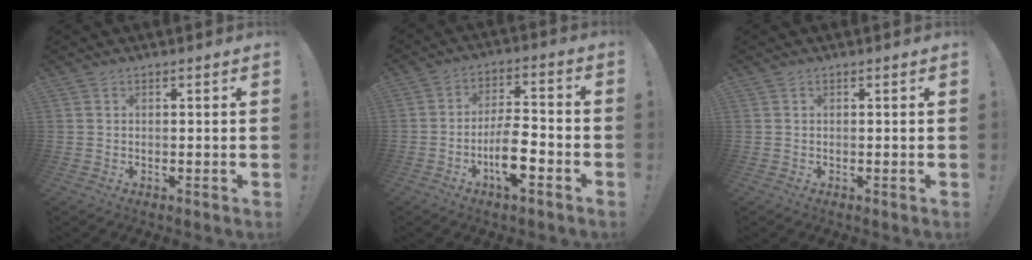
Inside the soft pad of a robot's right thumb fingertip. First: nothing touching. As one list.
[{"total": 11.0, "force": [-5.1, 4.5, 8.7], "torque": [-0.159, 0.021, -0.092]}, {"total": 0.0}]